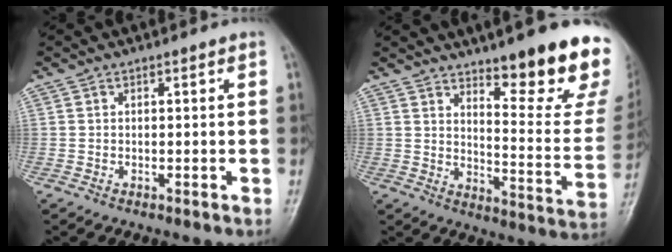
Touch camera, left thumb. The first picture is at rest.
{"total": 18.0, "force": [12.2, 3.9, 12.6], "torque": [-0.129, -0.096, 0.172]}